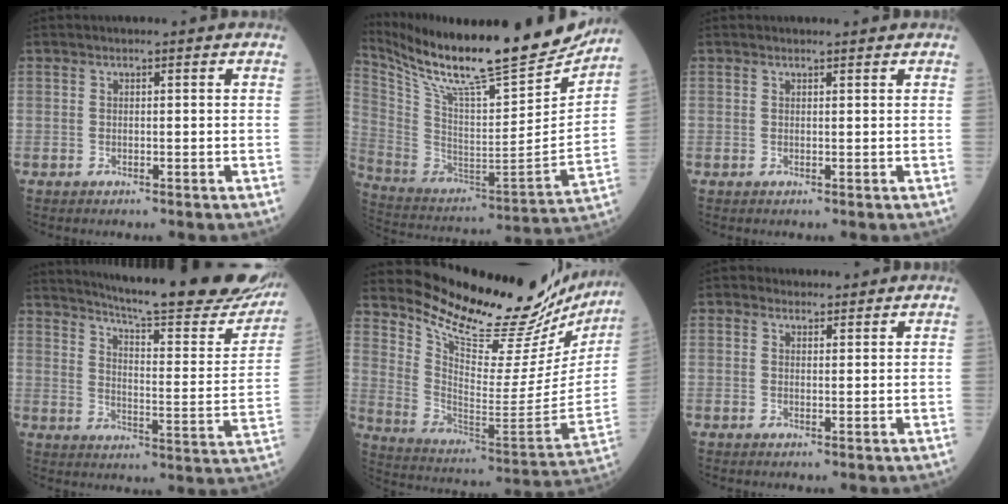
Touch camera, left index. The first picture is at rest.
{"total": 27.6, "force": [24.1, 3.4, 13.0], "torque": [-0.247, -0.063, 0.374]}
{"total": 0.9, "force": [0.9, 0.1, 0.0], "torque": [-0.009, 0.001, 0.012]}
{"total": 28.4, "force": [25.0, 2.7, 13.1], "torque": [-0.195, -0.091, 0.313]}
{"total": 27.6, "force": [25.7, 4.0, 9.5], "torque": [-0.159, -0.115, 0.351]}
{"total": 2.0, "force": [1.6, 1.2, 0.2], "torque": [-0.004, 0.010, 0.021]}